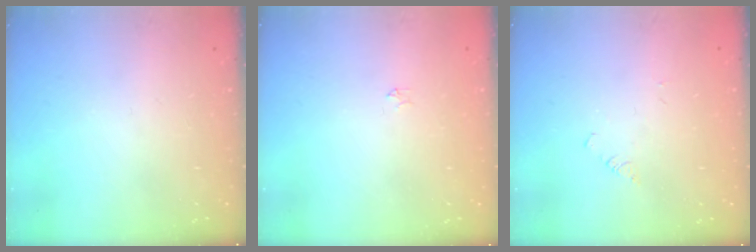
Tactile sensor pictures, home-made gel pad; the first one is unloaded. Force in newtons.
{"total": 2.2, "press": 2.2, "slide": 0.3}
{"total": 1.0, "press": 0.9, "slide": 0.2}